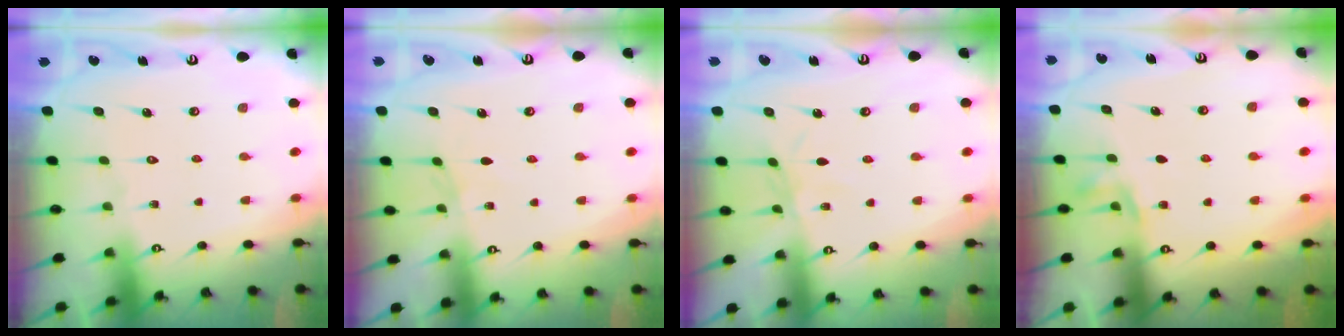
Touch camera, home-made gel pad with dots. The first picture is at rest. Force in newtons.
{"total": 2.4, "press": 2.3, "slide": 0.4}
{"total": 2.7, "press": 2.6, "slide": 0.3}
{"total": 3.6, "press": 3.4, "slide": 1.2}